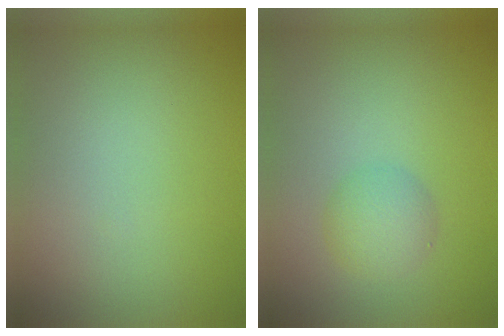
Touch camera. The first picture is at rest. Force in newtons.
{"total": 2.3, "press": 2.3, "slide": 0.0}